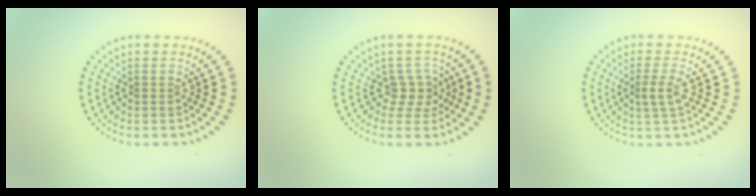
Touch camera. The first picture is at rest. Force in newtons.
{"total": 2.1, "press": 1.5, "slide": 1.5}
{"total": 1.7, "press": 1.4, "slide": 1.1}